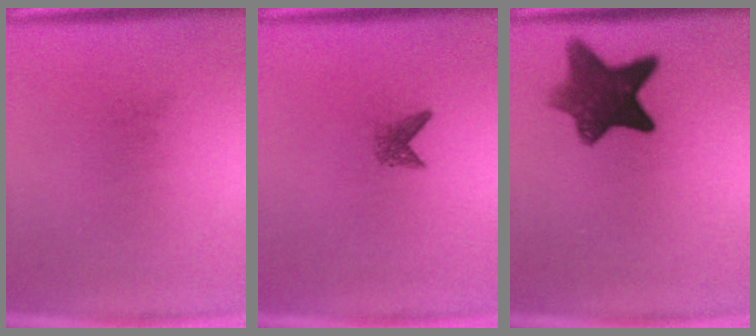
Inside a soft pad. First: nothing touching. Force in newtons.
{"total": 1.6}
{"total": 9.9}